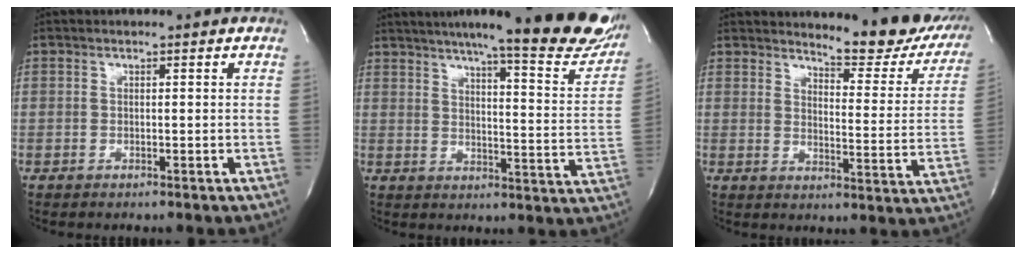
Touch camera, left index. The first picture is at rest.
{"total": 24.2, "force": [20.0, 2.3, 13.3], "torque": [-0.187, -0.045, 0.244]}
{"total": 14.5, "force": [13.1, 3.4, 5.1], "torque": [-0.042, -0.051, 0.137]}